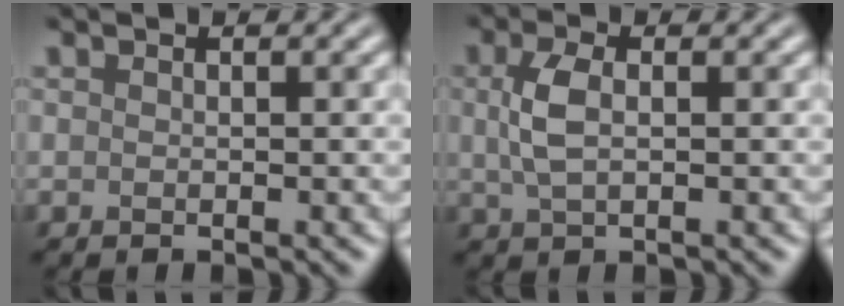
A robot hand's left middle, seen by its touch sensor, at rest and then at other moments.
{"total": 2.9, "force": [0.5, 1.4, 2.4], "torque": [-0.059, 0.002, 0.008]}